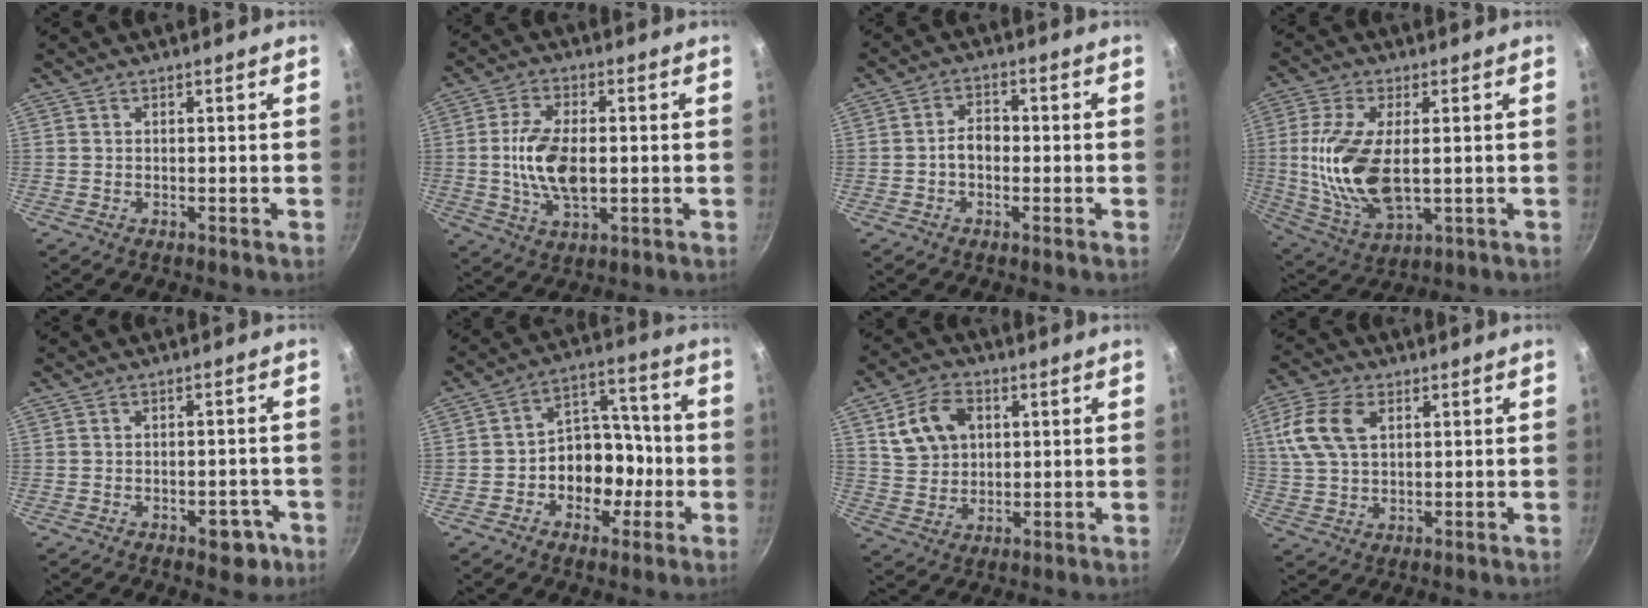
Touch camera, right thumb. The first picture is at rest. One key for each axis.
{"total": 11.0, "fx": -0.4, "fy": 5.9, "fz": 9.3, "tx": -0.172, "ty": 0.007, "tz": -0.009}
{"total": 4.2, "fx": -0.8, "fy": 3.0, "fz": 2.8, "tx": -0.028, "ty": 0.019, "tz": -0.018}
{"total": 15.7, "fx": 0.4, "fy": 7.8, "fz": 13.6, "tx": -0.268, "ty": -0.012, "tz": 0.013}
{"total": 4.9, "fx": -2.4, "fy": 2.7, "fz": 3.3, "tx": -0.017, "ty": 0.020, "tz": -0.019}
{"total": 10.0, "fx": -3.2, "fy": 7.9, "fz": 5.2, "tx": -0.018, "ty": 0.052, "tz": -0.053}
{"total": 10.6, "fx": 3.3, "fy": 7.8, "fz": 6.4, "tx": -0.102, "ty": 0.003, "tz": 0.060}
{"total": 10.5, "fx": 3.3, "fy": 6.5, "fz": 7.6, "tx": -0.148, "ty": 0.007, "tz": 0.059}